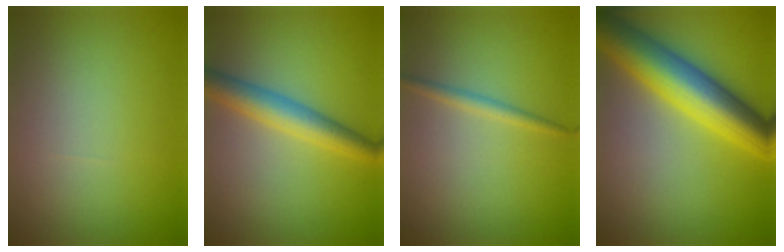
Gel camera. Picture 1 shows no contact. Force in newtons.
{"total": 4.3, "press": 4.3, "slide": 0.1}
{"total": 1.3, "press": 1.3, "slide": 0.1}
{"total": 9.4, "press": 9.4, "slide": 0.1}